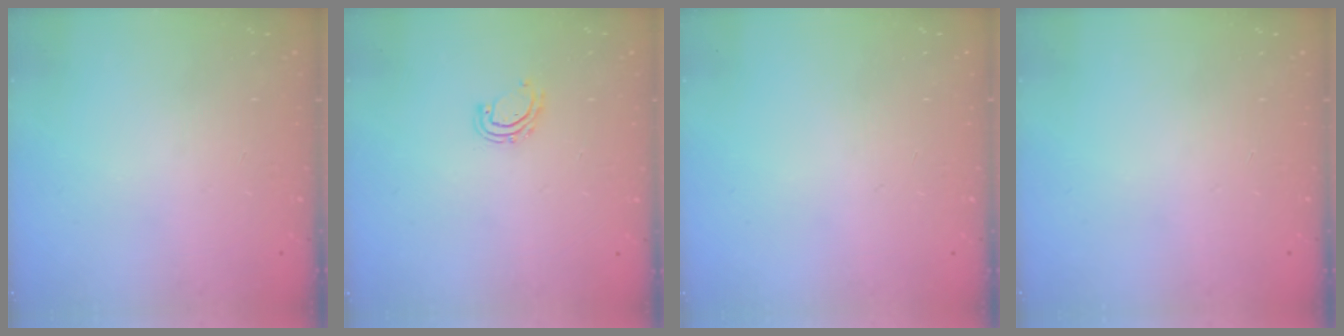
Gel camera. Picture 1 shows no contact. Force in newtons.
{"total": 6.1, "press": 5.9, "slide": 1.4}
{"total": 0.0}
{"total": 0.0}